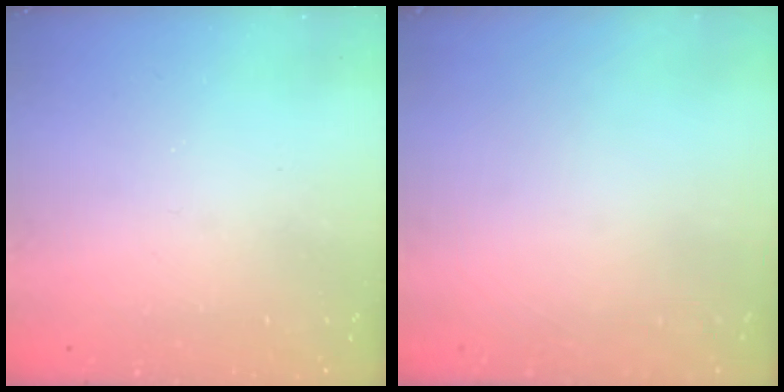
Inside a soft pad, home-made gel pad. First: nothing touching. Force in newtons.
{"total": 0.0}